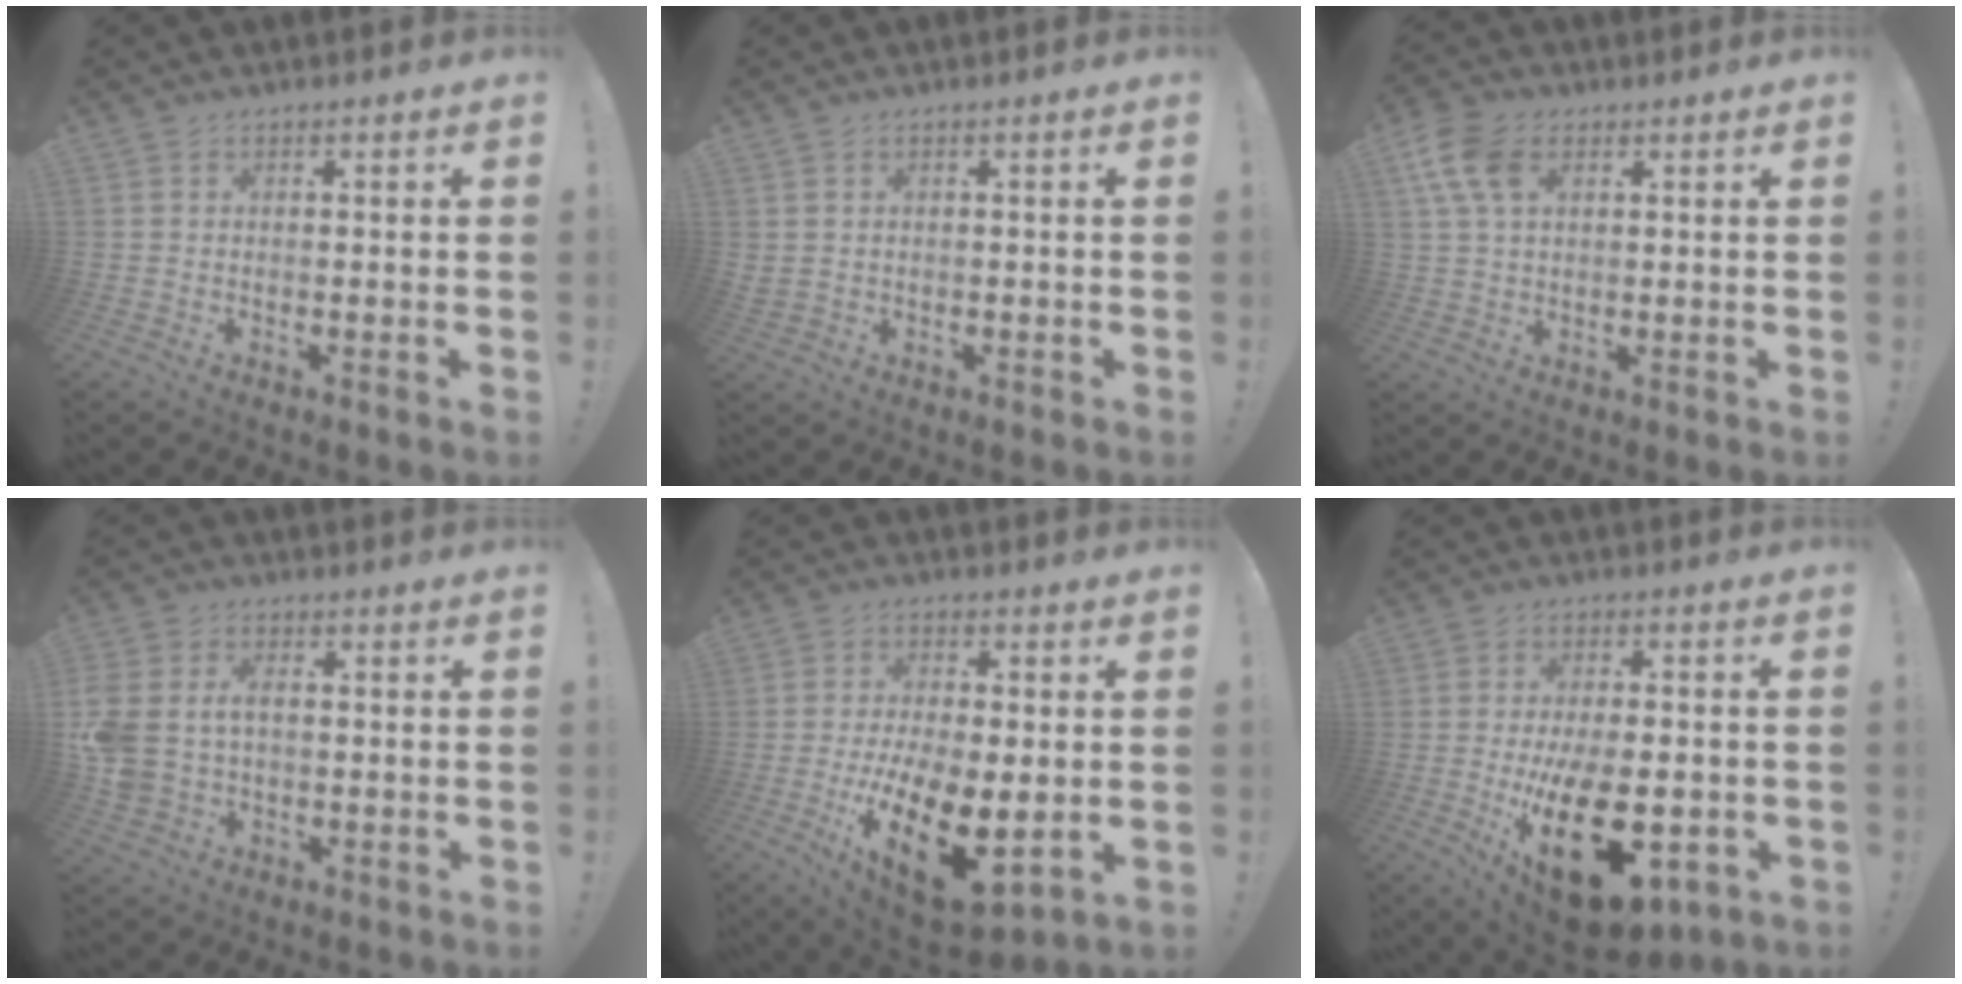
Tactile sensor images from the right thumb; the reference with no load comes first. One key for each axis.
{"total": 1.6, "fx": 0.7, "fy": 1.3, "fz": 0.6, "tx": -0.012, "ty": 0.002, "tz": 0.013}
{"total": 9.7, "fx": 3.7, "fy": 6.1, "fz": 6.5, "tx": -0.135, "ty": -0.005, "tz": 0.068}
{"total": 8.9, "fx": 0.7, "fy": 6.6, "fz": 6.0, "tx": -0.142, "ty": -0.004, "tz": 0.015}
{"total": 19.4, "fx": -4.5, "fy": 9.4, "fz": 16.3, "tx": -0.277, "ty": 0.011, "tz": -0.061}
{"total": 23.1, "fx": -6.2, "fy": 11.8, "fz": 18.8, "tx": -0.294, "ty": 0.019, "tz": -0.084}